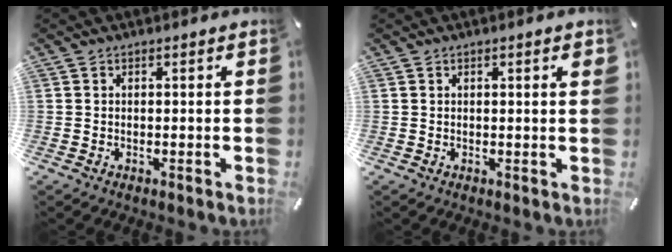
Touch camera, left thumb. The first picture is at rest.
{"total": 1.3, "force": [0.4, 0.1, 1.2], "torque": [-0.025, 0.001, 0.007]}